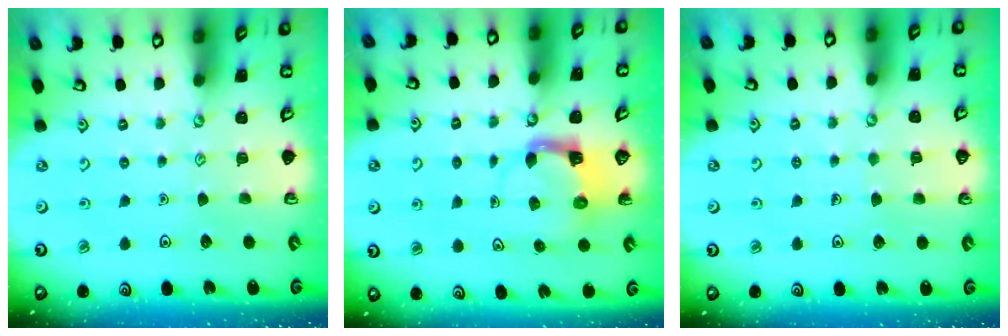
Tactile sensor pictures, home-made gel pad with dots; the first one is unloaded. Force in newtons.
{"total": 4.0, "press": 3.9, "slide": 0.7}
{"total": 2.5, "press": 2.5, "slide": 0.2}